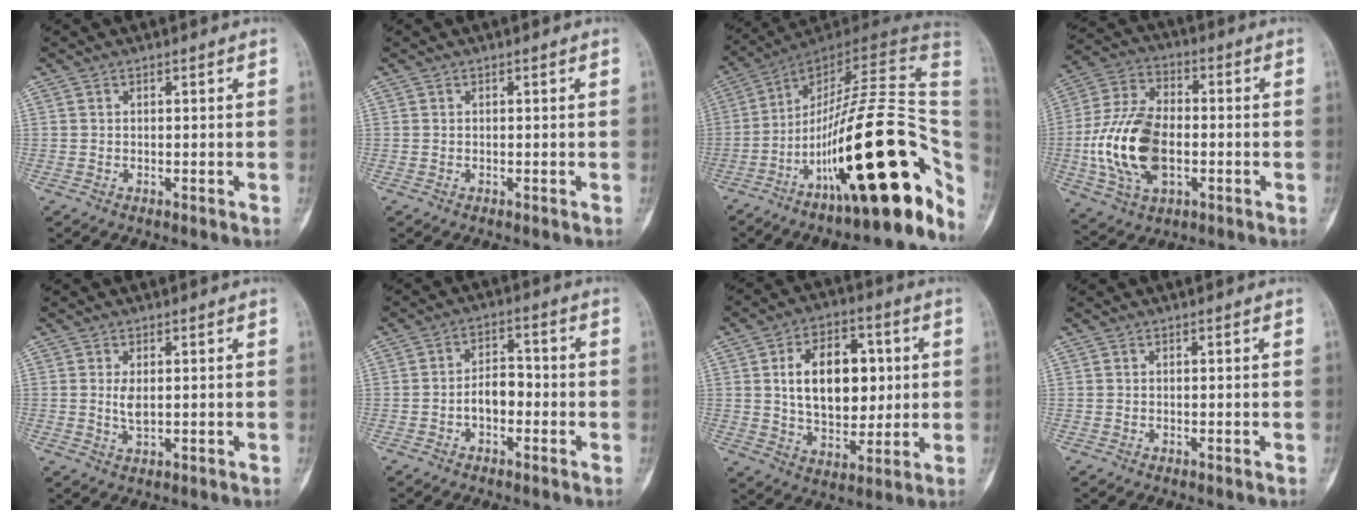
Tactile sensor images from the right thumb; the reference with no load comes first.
{"total": 0.0}
{"total": 32.0, "force": [-9.7, 8.9, 29.1], "torque": [-0.368, 0.051, -0.150]}
{"total": 17.3, "force": [-2.8, 10.2, 13.7], "torque": [-0.269, 0.016, -0.045]}
{"total": 2.6, "force": [0.3, 1.2, 2.3], "torque": [-0.047, -0.009, 0.010]}
{"total": 5.2, "force": [-1.6, 3.3, 3.8], "torque": [-0.048, 0.026, -0.034]}
{"total": 16.0, "force": [2.6, 10.2, 12.1], "torque": [-0.153, -0.001, 0.046]}
{"total": 0.0}